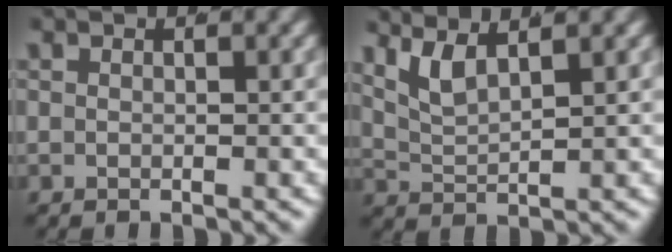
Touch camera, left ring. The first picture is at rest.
{"total": 3.4, "force": [1.8, 1.7, 2.3], "torque": [-0.063, -0.010, 0.039]}